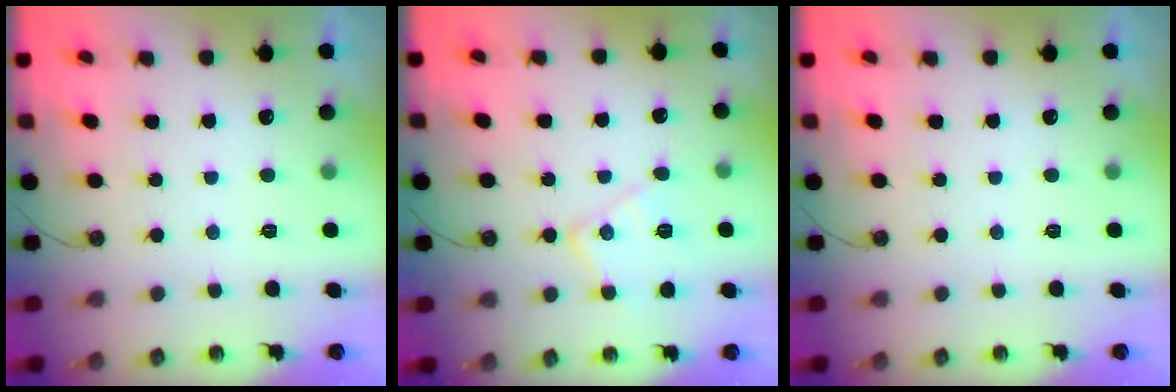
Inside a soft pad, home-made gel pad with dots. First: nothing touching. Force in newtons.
{"total": 11.9, "press": 11.8, "slide": 0.6}
{"total": 0.0}